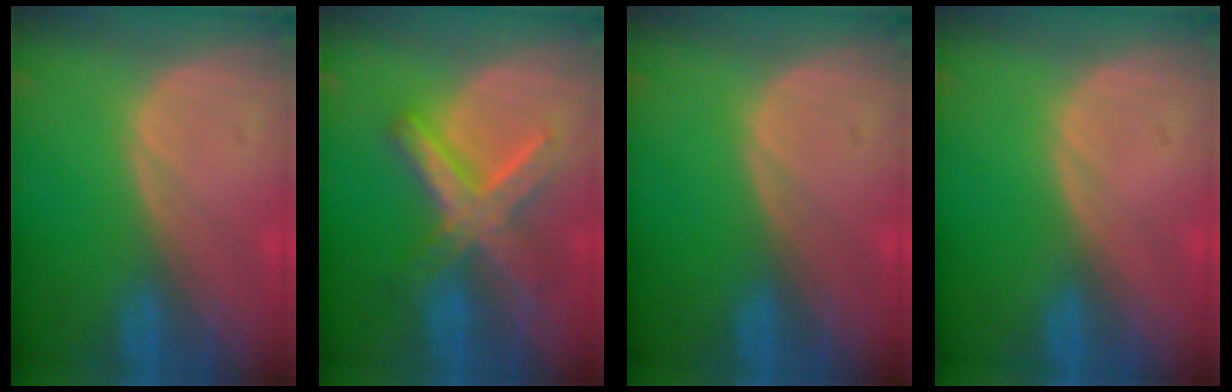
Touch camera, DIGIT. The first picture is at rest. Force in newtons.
{"total": 8.4, "press": 8.4, "slide": 0.8}
{"total": 0.0}
{"total": 0.0}